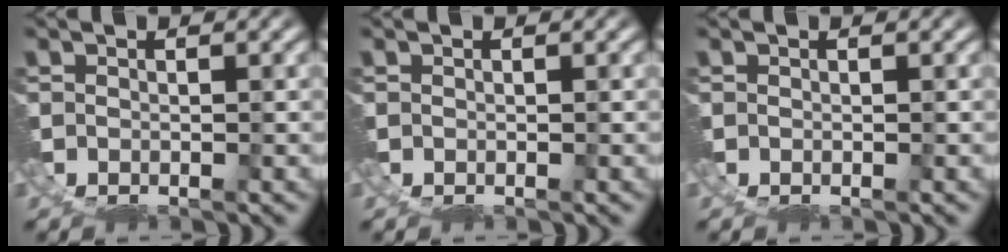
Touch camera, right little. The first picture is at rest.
{"total": 0.0}
{"total": 0.0}